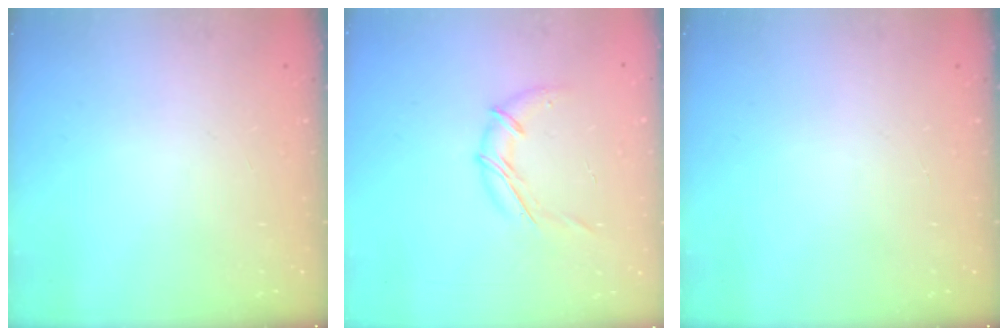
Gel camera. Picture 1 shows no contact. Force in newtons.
{"total": 9.5, "press": 9.4, "slide": 1.4}
{"total": 0.0}